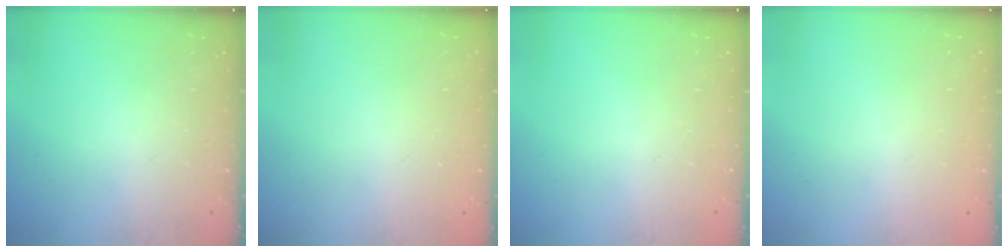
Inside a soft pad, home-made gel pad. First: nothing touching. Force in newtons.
{"total": 0.0}
{"total": 0.0}
{"total": 0.0}